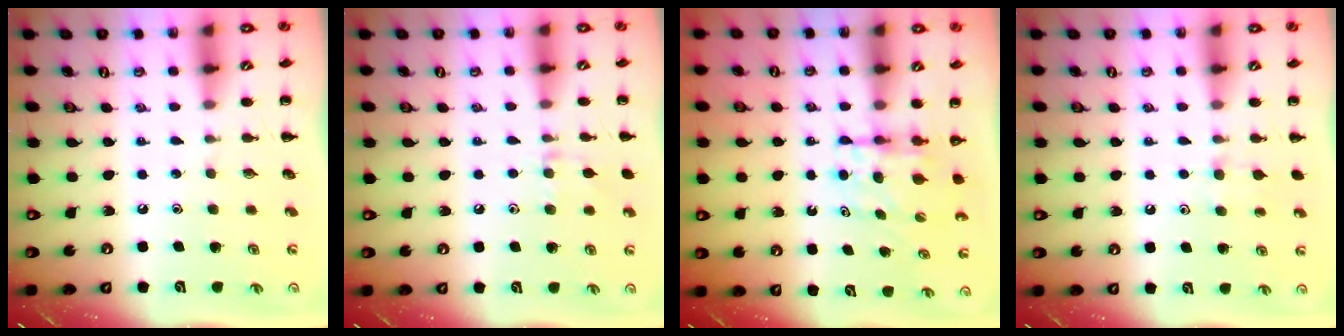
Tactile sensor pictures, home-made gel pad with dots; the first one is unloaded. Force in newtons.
{"total": 6.8, "press": 6.4, "slide": 2.3}
{"total": 5.2, "press": 5.2, "slide": 0.3}
{"total": 6.8, "press": 6.5, "slide": 1.9}